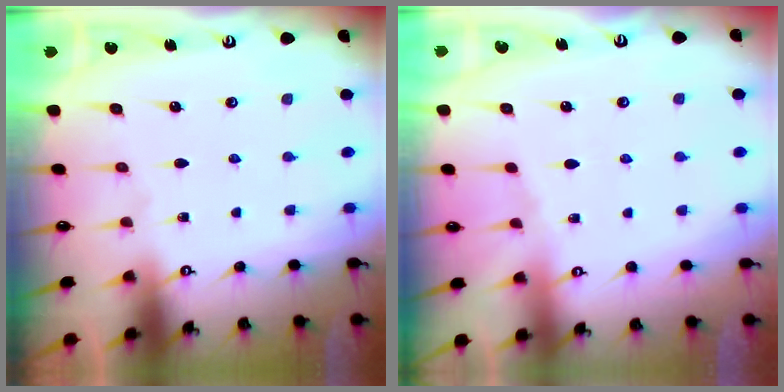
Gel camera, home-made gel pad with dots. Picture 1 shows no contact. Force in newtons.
{"total": 3.4, "press": 3.3, "slide": 0.6}